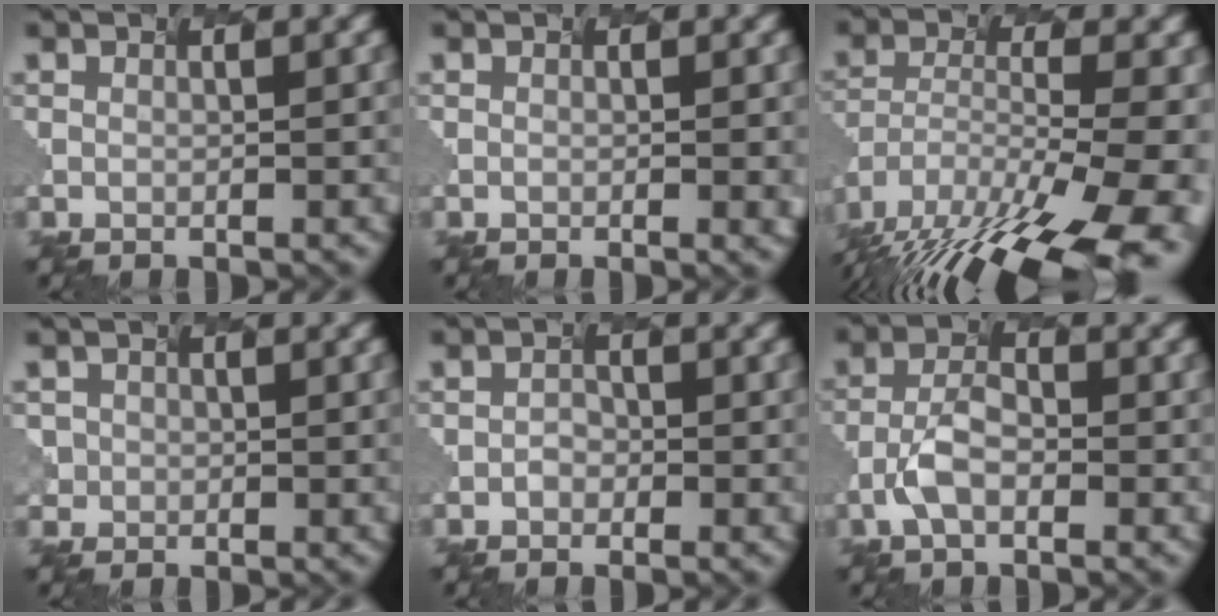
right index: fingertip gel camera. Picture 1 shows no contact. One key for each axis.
{"total": 1.1, "fx": -0.3, "fy": 0.0, "fz": 1.0, "tx": -0.010, "ty": -0.001, "tz": 0.002}
{"total": 18.4, "fx": -13.0, "fy": 6.9, "fz": 11.0, "tx": -0.202, "ty": -0.034, "tz": -0.171}
{"total": 1.8, "fx": 0.2, "fy": 1.7, "fz": -0.1, "tx": 0.002, "ty": -0.003, "tz": 0.009}
{"total": 1.2, "fx": -1.1, "fy": 0.6, "fz": -0.1, "tx": 0.001, "ty": 0.003, "tz": -0.016}
{"total": 3.2, "fx": -2.1, "fy": 1.4, "fz": 2.0, "tx": -0.045, "ty": 0.006, "tz": -0.039}